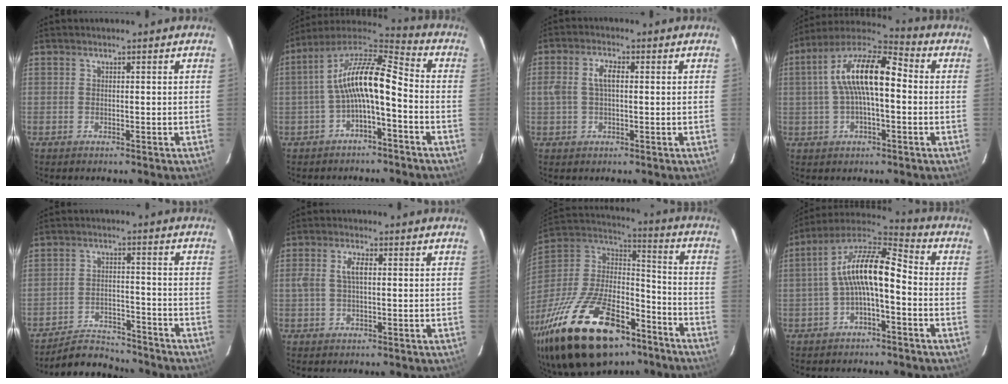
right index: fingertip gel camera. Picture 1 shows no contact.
{"total": 12.9, "force": [-2.7, 3.9, 11.9], "torque": [-0.233, 0.024, -0.055]}
{"total": 4.4, "force": [0.3, 2.0, 3.9], "torque": [-0.076, 0.010, 0.008]}
{"total": 14.6, "force": [0.9, 5.4, 13.5], "torque": [-0.248, 0.025, 0.006]}
{"total": 9.1, "force": [-8.8, 2.3, 1.1], "torque": [-0.046, 0.008, -0.137]}
{"total": 4.0, "force": [0.4, 1.8, 3.6], "torque": [-0.070, 0.008, 0.010]}
{"total": 34.3, "force": [-22.1, 15.7, 21.1], "torque": [-0.424, -0.020, -0.346]}
{"total": 12.2, "force": [-1.8, 4.0, 11.4], "torque": [-0.221, 0.024, -0.040]}